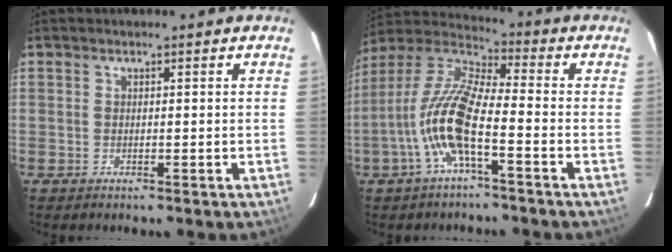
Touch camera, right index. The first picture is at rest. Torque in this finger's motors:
{"motor_torque": [1.84, -0.30, 1.05, 0.16]}